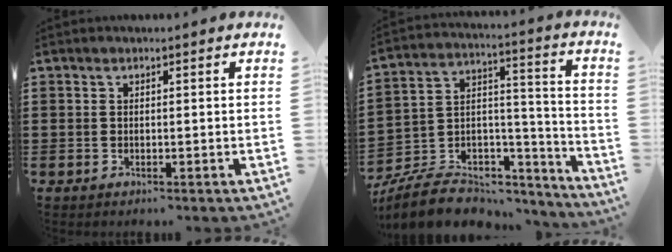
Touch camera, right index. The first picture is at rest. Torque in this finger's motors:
{"motor_torque": [-1.03, 0.74, -0.67, -0.21]}